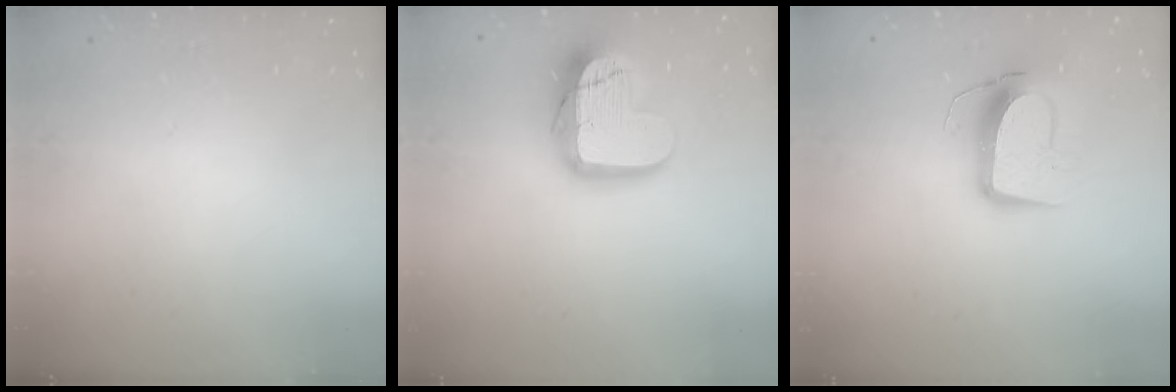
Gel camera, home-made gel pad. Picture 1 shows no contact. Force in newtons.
{"total": 16.1, "press": 16.1, "slide": 0.9}
{"total": 11.8, "press": 11.7, "slide": 1.1}